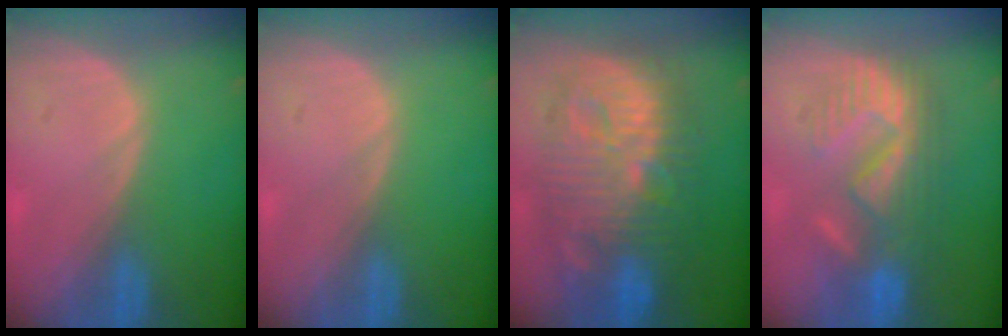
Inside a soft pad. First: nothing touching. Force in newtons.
{"total": 0.0}
{"total": 13.5, "press": 13.4, "slide": 1.4}
{"total": 8.7, "press": 8.6, "slide": 1.4}